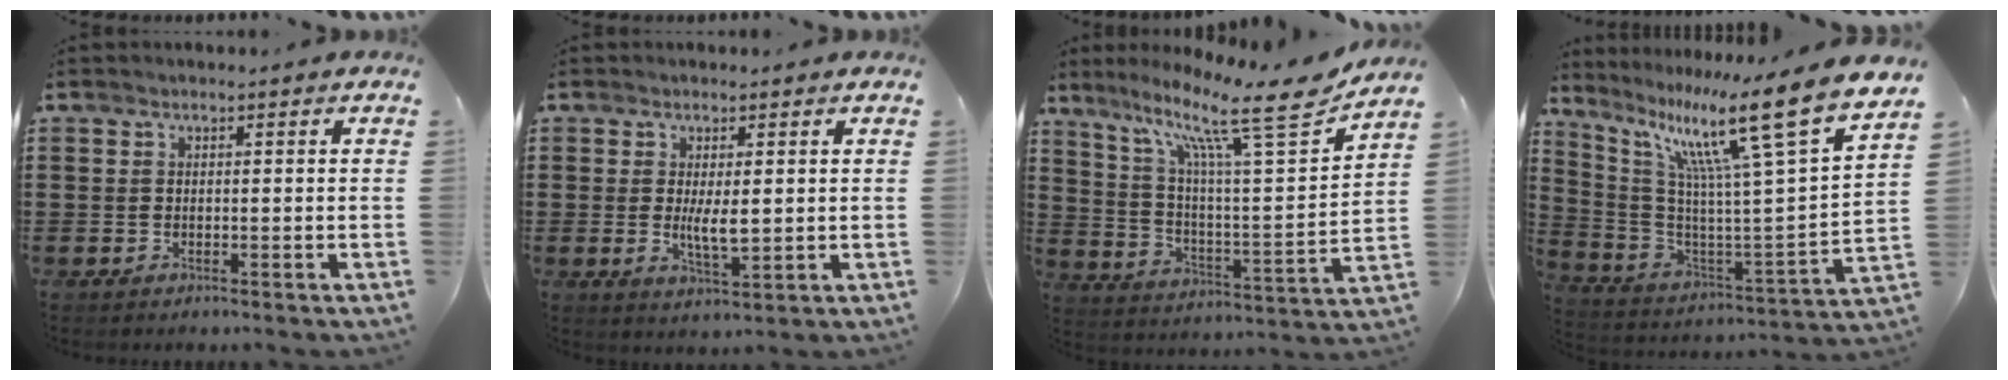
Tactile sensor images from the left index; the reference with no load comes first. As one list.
[{"total": 4.5, "force": [0.4, 1.2, 4.3], "torque": [-0.071, -0.004, 0.006]}, {"total": 15.4, "force": [11.1, 2.0, 10.4], "torque": [-0.201, -0.060, 0.174]}, {"total": 15.4, "force": [9.8, 0.9, 11.8], "torque": [-0.219, -0.072, 0.142]}]